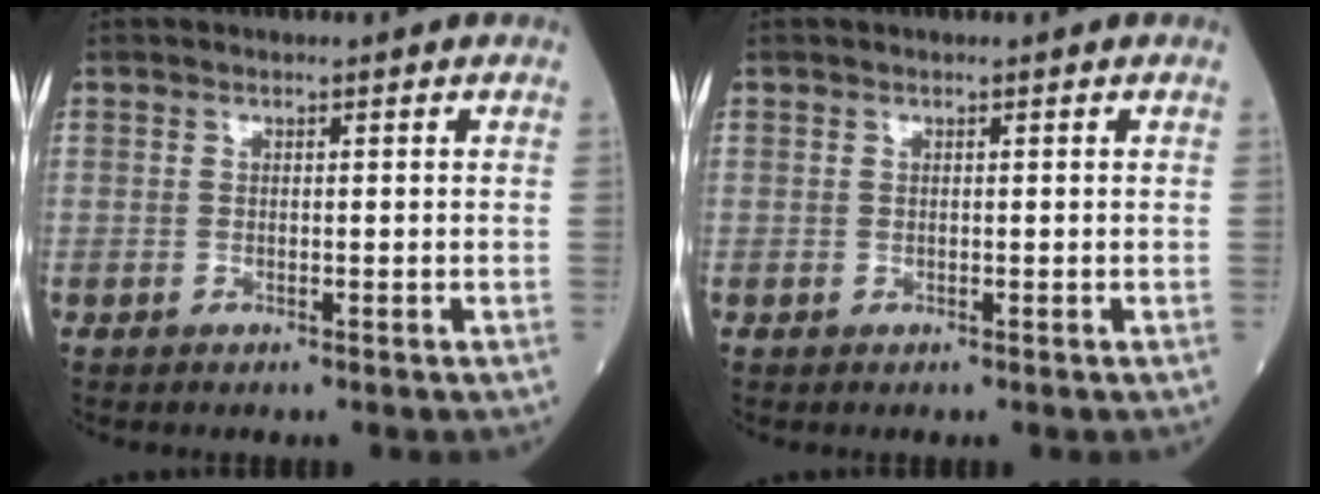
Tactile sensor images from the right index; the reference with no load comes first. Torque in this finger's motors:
{"motor_torque": [-0.02, -0.01, -0.01, -0.01]}